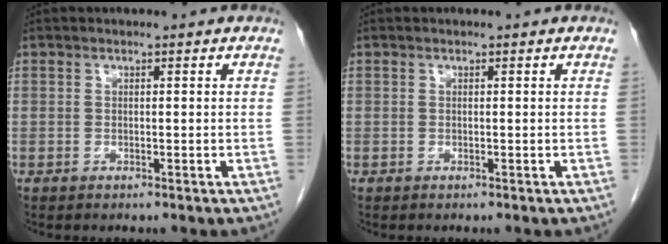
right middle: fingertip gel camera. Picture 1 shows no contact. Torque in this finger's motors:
{"motor_torque": [-0.05, -0.03, 0.00, 0.00]}